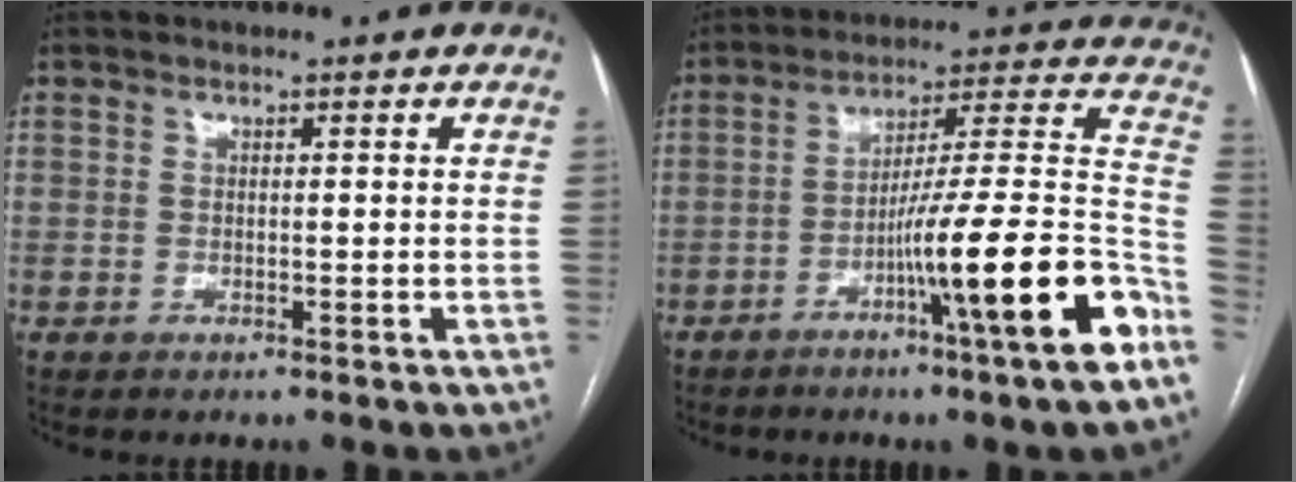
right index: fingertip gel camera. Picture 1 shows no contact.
{"total": 19.6, "force": [-9.1, -1.0, 17.3], "torque": [-0.220, -0.005, -0.144]}